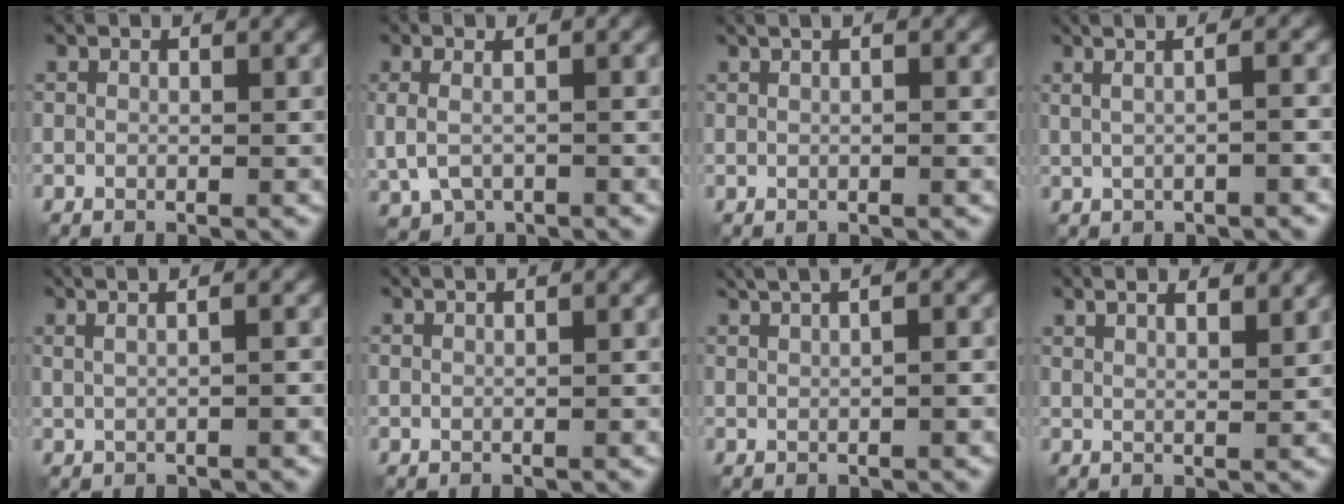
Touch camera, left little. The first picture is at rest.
{"total": 2.8, "force": [-0.1, 1.4, 2.5], "torque": [-0.050, -0.006, 0.004]}
{"total": 2.9, "force": [1.1, 1.3, 2.3], "torque": [-0.020, 0.018, 0.000]}
{"total": 5.6, "force": [1.8, 2.5, 4.7], "torque": [-0.058, 0.032, 0.012]}
{"total": 5.4, "force": [2.3, 2.6, 4.2], "torque": [-0.048, 0.038, 0.015]}
{"total": 2.3, "force": [1.3, 1.0, 1.6], "torque": [-0.012, 0.014, 0.000]}
{"total": 5.5, "force": [2.4, 2.2, 4.4], "torque": [-0.060, 0.029, 0.029]}
{"total": 6.4, "force": [4.2, 2.5, 4.0], "torque": [-0.034, 0.034, 0.028]}